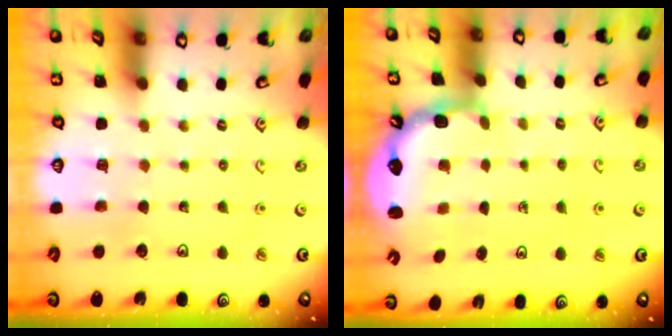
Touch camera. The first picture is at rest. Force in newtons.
{"total": 2.7, "press": 2.0, "slide": 1.9}